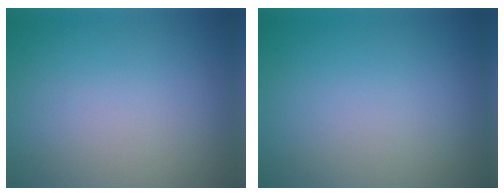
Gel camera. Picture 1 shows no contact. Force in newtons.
{"total": 0.0}